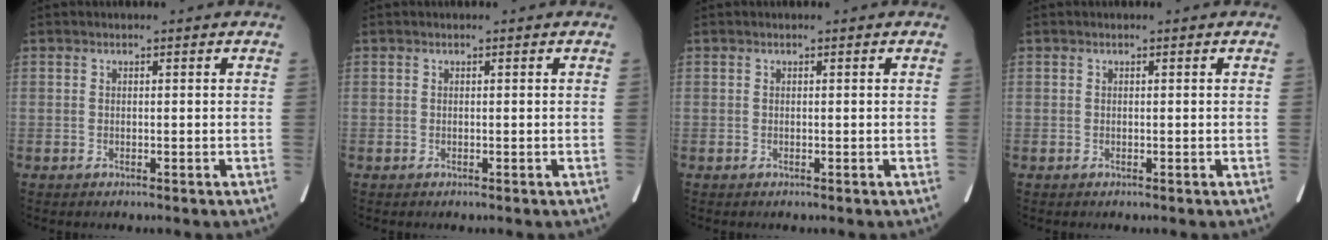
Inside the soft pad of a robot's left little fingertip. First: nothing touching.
{"total": 0.0}
{"total": 0.0}
{"total": 0.0}